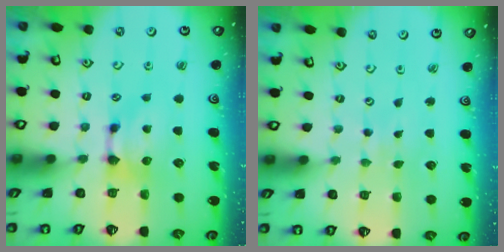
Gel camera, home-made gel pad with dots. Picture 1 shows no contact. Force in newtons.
{"total": 5.3, "press": 5.3, "slide": 0.3}